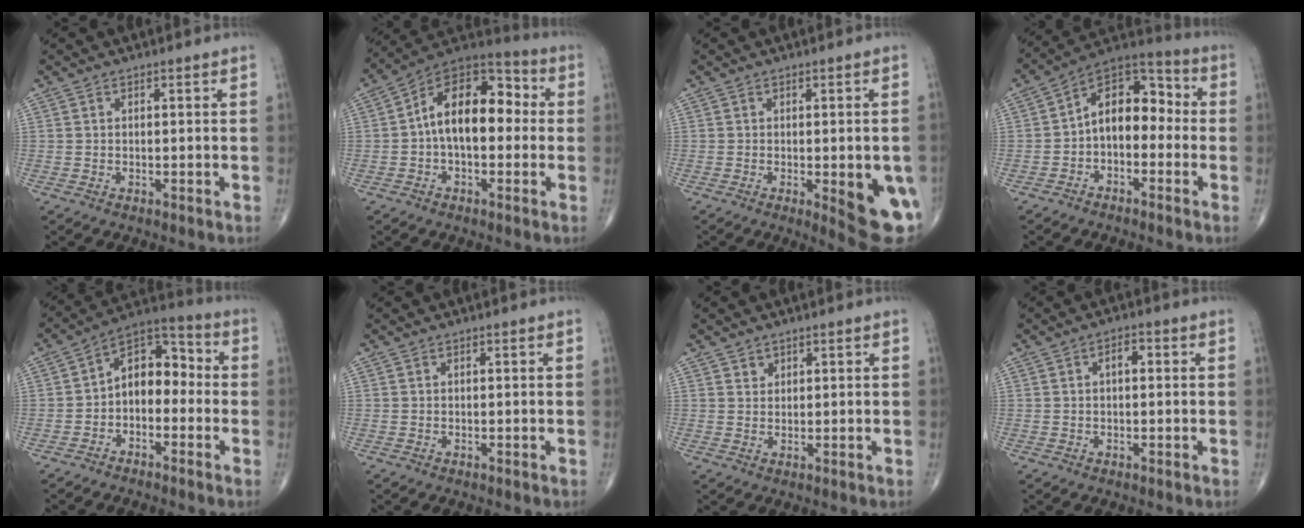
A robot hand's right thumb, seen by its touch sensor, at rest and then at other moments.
{"total": 15.8, "force": [0.4, 9.3, 12.8], "torque": [-0.179, 0.048, -0.008]}
{"total": 11.6, "force": [-2.9, 3.4, 10.7], "torque": [-0.115, -0.015, -0.025]}
{"total": 11.8, "force": [-1.4, 7.7, 8.9], "torque": [-0.105, 0.049, -0.043]}
{"total": 10.1, "force": [-1.7, 6.8, 7.3], "torque": [-0.083, 0.048, -0.048]}
{"total": 0.0}
{"total": 1.5, "force": [1.0, 1.1, 0.2], "torque": [0.012, -0.006, 0.015]}
{"total": 2.6, "force": [0.4, 1.4, 2.2], "torque": [-0.032, 0.009, 0.001]}